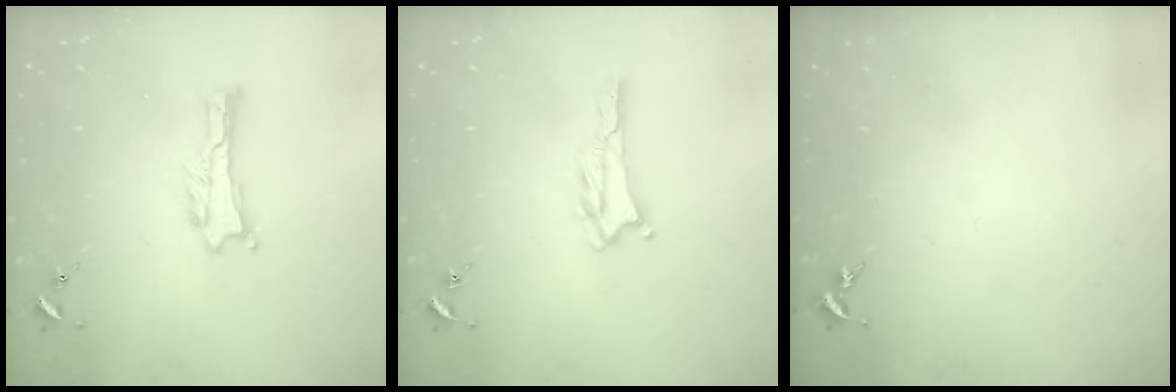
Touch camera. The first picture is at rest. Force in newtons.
{"total": 1.4, "press": 1.4, "slide": 0.2}
{"total": 0.0}